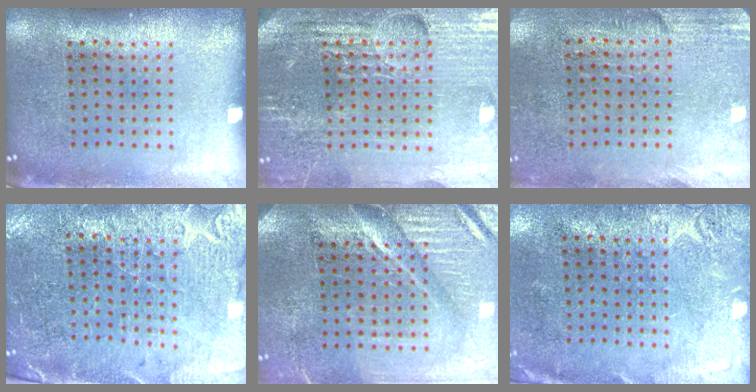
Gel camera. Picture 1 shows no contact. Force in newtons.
{"total": 5.1, "press": 4.7, "slide": 1.9}
{"total": 2.8, "press": 2.4, "slide": 1.5}
{"total": 3.3, "press": 3.1, "slide": 1.2}
{"total": 4.2, "press": 3.8, "slide": 1.7}
{"total": 2.8, "press": 2.4, "slide": 1.4}